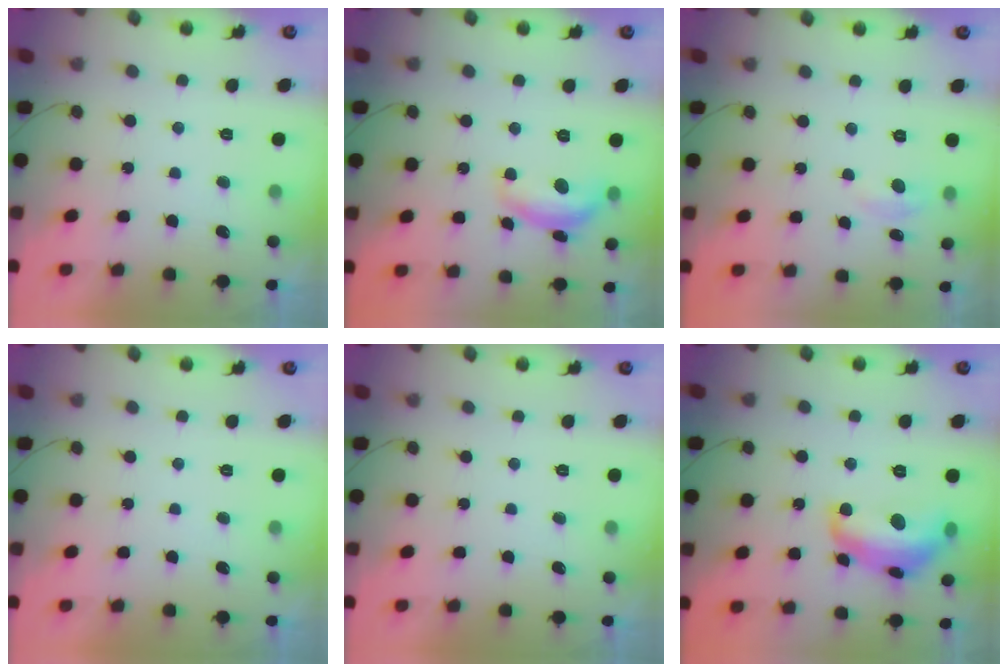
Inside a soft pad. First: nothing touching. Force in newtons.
{"total": 10.8, "press": 10.8, "slide": 0.5}
{"total": 3.9, "press": 3.8, "slide": 0.5}
{"total": 0.0}
{"total": 0.0}
{"total": 14.5, "press": 14.5, "slide": 0.8}